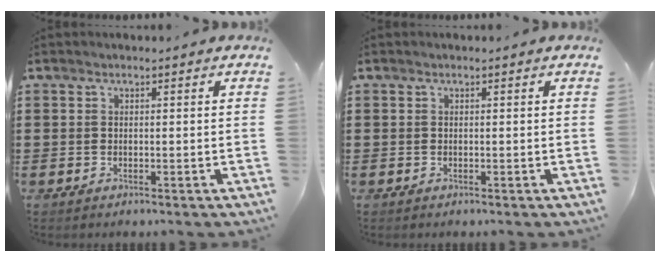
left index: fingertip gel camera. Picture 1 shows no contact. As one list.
[{"total": 0.0}]